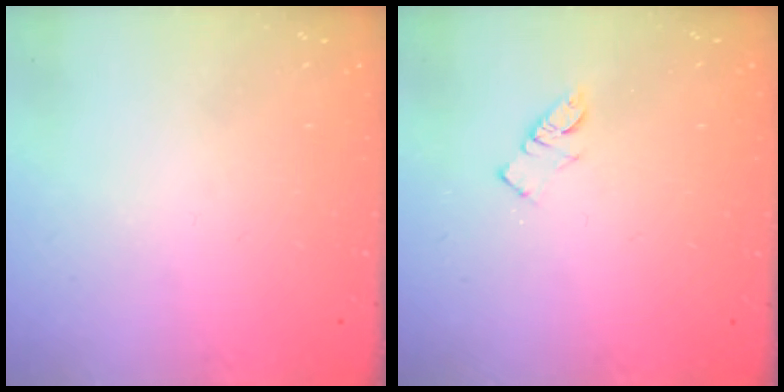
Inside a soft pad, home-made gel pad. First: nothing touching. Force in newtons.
{"total": 4.2, "press": 4.1, "slide": 0.3}